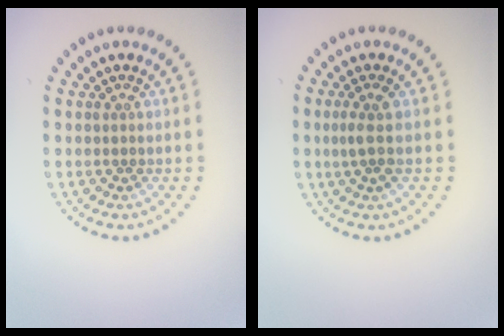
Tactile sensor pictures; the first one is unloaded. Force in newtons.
{"total": 1.7, "press": 1.3, "slide": 1.0}